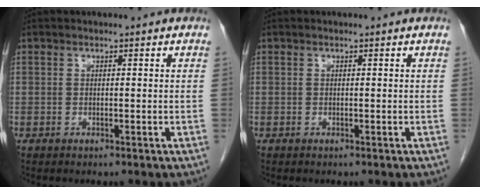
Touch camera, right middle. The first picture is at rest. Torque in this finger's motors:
{"motor_torque": [0.31, -0.27, -0.02, 0.00]}